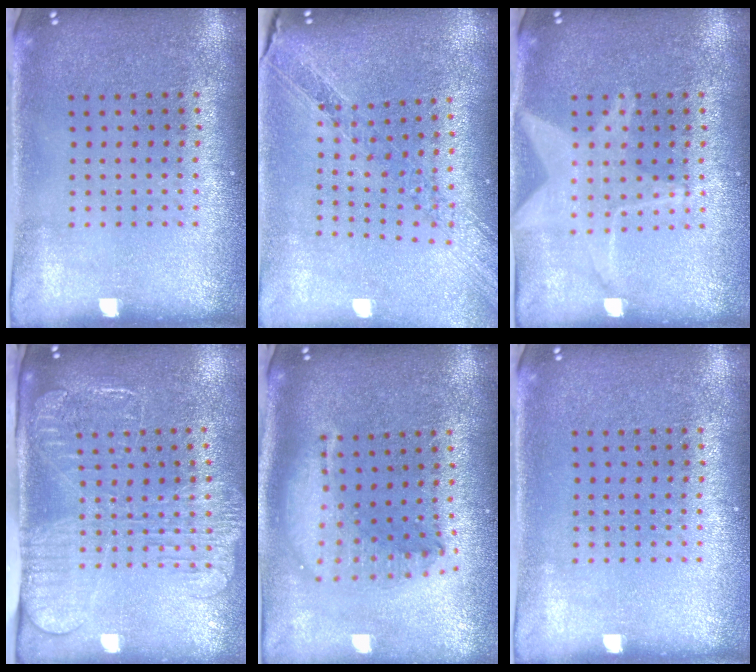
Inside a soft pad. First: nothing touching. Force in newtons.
{"total": 1.1, "press": 1.1, "slide": 0.3}
{"total": 2.8, "press": 2.8, "slide": 0.3}
{"total": 2.6, "press": 2.1, "slide": 1.6}
{"total": 2.1, "press": 1.7, "slide": 1.3}
{"total": 0.0}